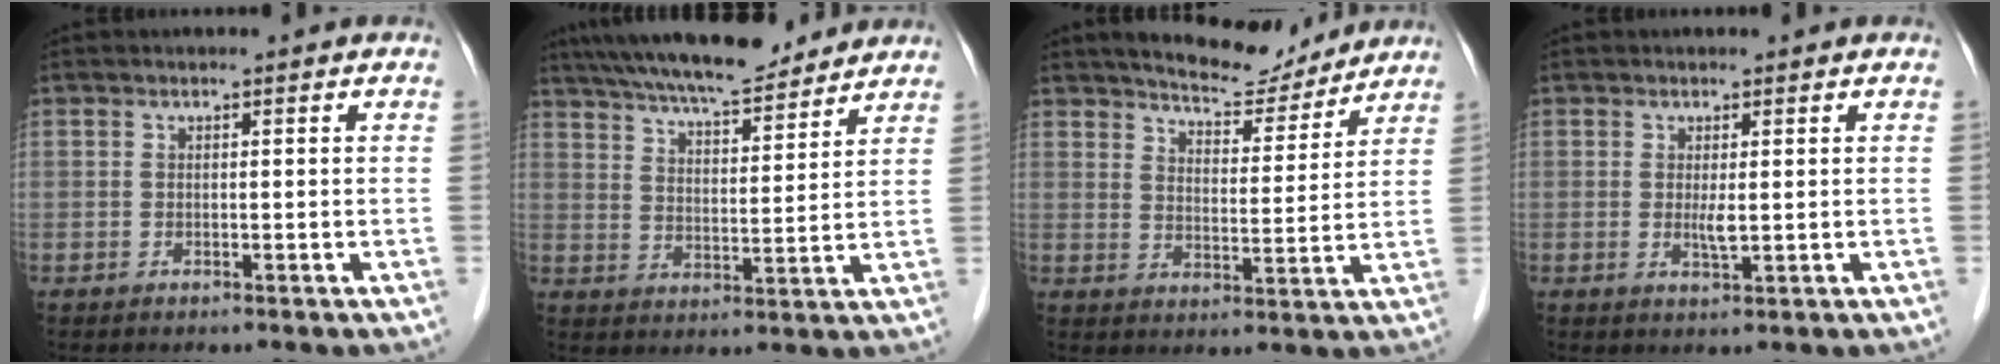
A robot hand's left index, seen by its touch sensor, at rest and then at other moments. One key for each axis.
{"total": 14.3, "fx": 12.6, "fy": 2.3, "fz": 6.4, "tx": -0.110, "ty": 0.011, "tz": 0.202}
{"total": 8.9, "fx": 8.3, "fy": 2.1, "fz": 2.4, "tx": -0.036, "ty": -0.009, "tz": 0.125}
{"total": 1.7, "fx": -0.4, "fy": 0.1, "fz": 1.7, "tx": -0.036, "ty": -0.011, "tz": -0.002}